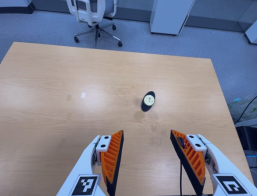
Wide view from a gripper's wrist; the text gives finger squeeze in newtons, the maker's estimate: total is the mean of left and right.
{"total": 0.0}